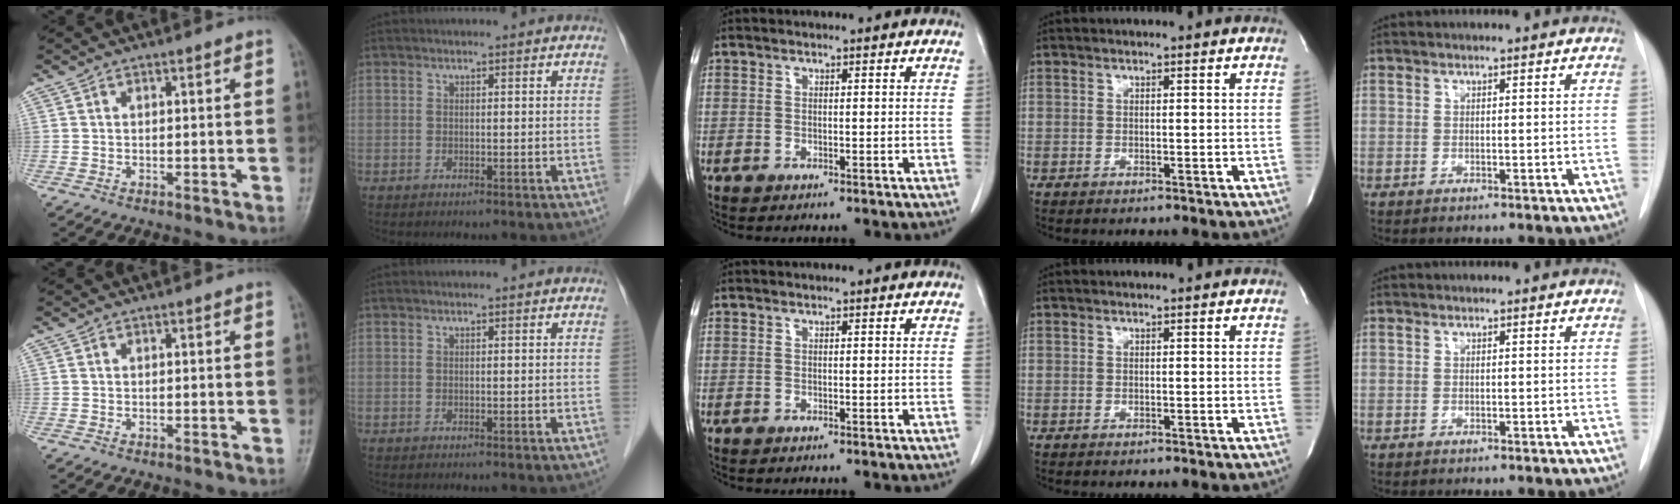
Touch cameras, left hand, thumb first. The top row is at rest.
{}